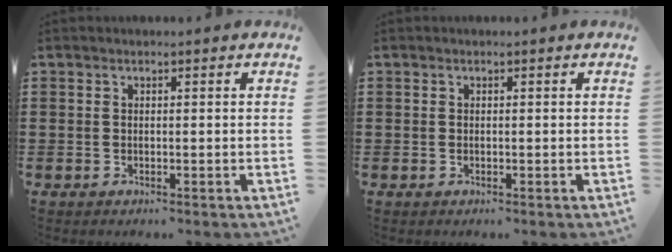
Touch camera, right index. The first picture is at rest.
{"total": 0.0}